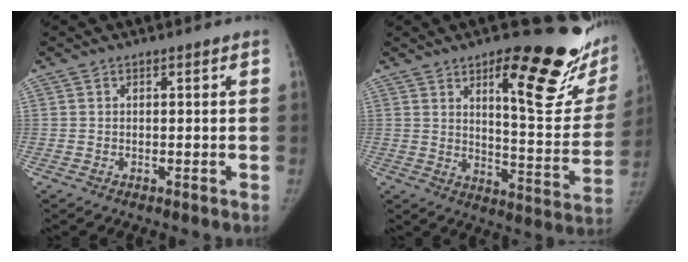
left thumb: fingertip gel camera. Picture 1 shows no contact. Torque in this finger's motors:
{"motor_torque": [0.10, 0.08, 1.12, -0.69, 0.06]}